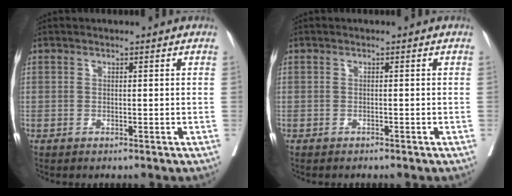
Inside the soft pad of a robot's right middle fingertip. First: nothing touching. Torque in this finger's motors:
{"motor_torque": [0.07, -0.45, -0.17, -0.02]}